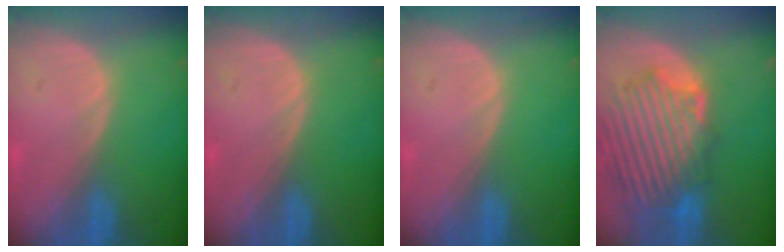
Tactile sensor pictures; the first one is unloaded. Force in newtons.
{"total": 0.0}
{"total": 0.0}
{"total": 11.8, "press": 11.1, "slide": 4.0}